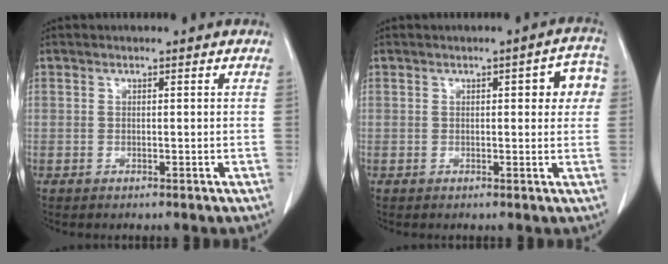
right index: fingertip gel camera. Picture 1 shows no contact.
{"total": 5.1, "force": [1.2, 1.7, 4.7], "torque": [-0.045, 0.013, 0.008]}